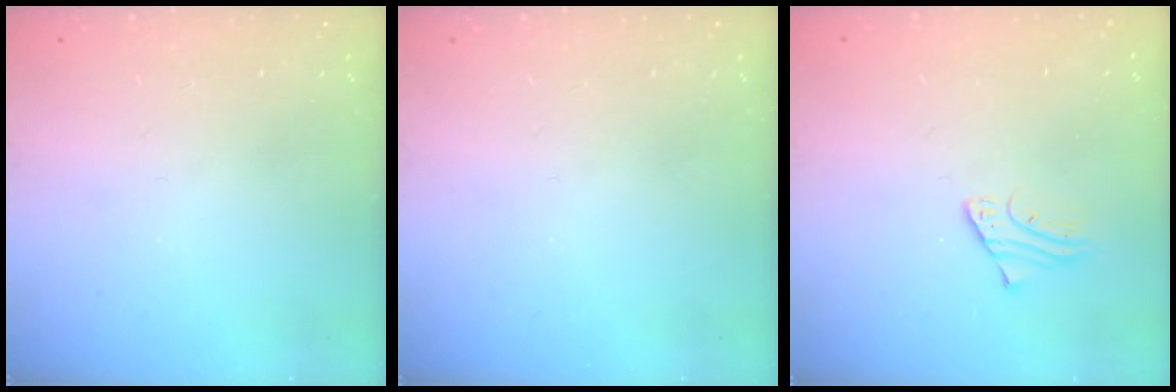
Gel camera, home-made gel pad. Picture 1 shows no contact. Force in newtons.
{"total": 0.0}
{"total": 2.4, "press": 2.4, "slide": 0.2}